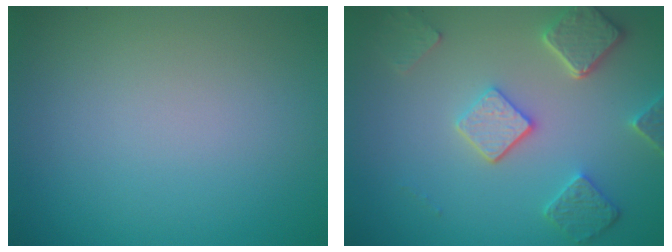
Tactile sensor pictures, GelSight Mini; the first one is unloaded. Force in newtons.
{"total": 5.0, "press": 3.9, "slide": 3.1}